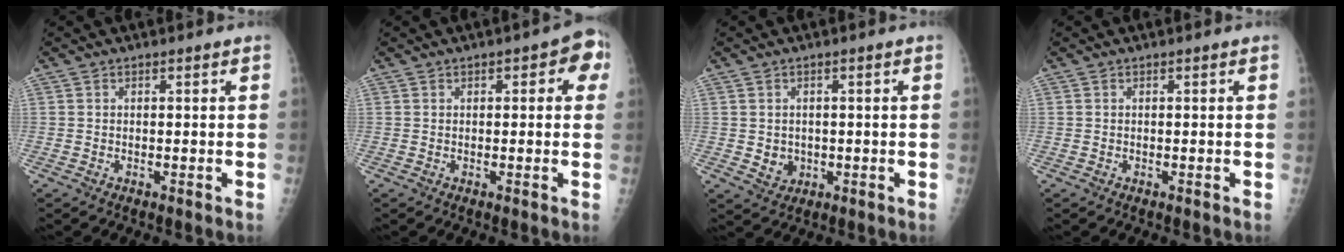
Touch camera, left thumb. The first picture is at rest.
{"total": 5.0, "force": [1.4, 2.4, 4.2], "torque": [-0.025, 0.007, 0.009]}
{"total": 3.2, "force": [-0.2, 2.9, 1.4], "torque": [-0.010, -0.001, 0.008]}
{"total": 0.0}